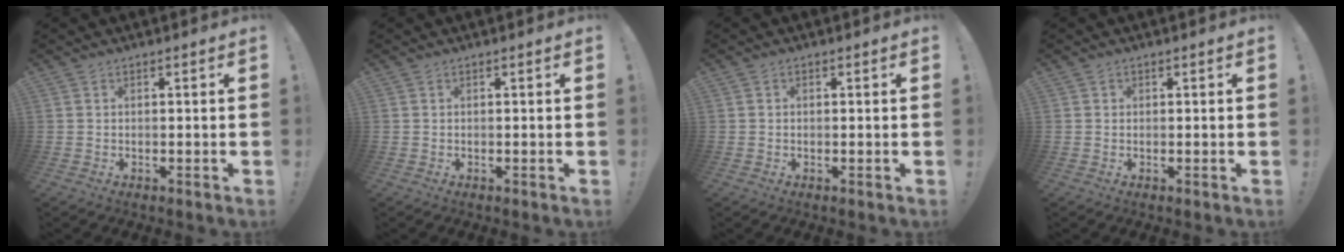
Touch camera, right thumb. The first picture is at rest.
{"total": 0.0}
{"total": 0.6, "force": [-0.1, 0.6, 0.2], "torque": [0.003, 0.000, -0.003]}
{"total": 0.7, "force": [0.2, 0.6, 0.0], "torque": [0.006, -0.001, 0.003]}